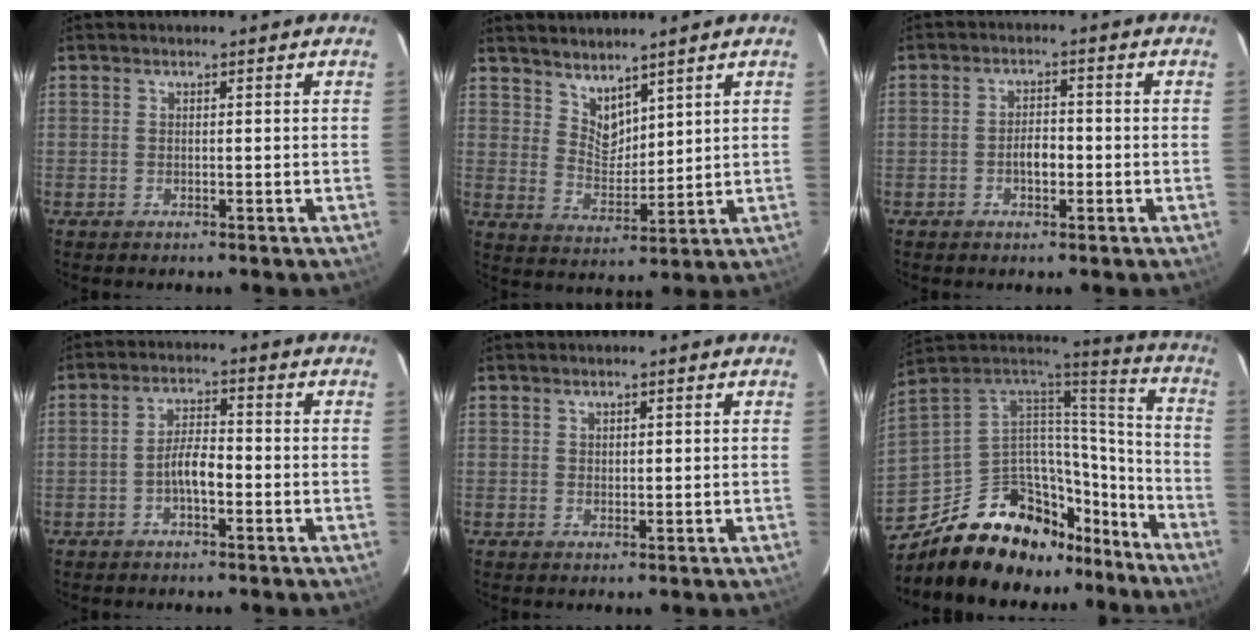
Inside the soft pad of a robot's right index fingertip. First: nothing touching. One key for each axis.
{"total": 6.4, "fx": 5.4, "fy": 2.7, "fz": 2.2, "tx": -0.029, "ty": 0.000, "tz": 0.106}
{"total": 3.3, "fx": -1.1, "fy": 1.8, "fz": 2.5, "tx": -0.045, "ty": 0.008, "tz": -0.017}
{"total": 4.3, "fx": -1.7, "fy": 1.5, "fz": 3.6, "tx": -0.073, "ty": 0.010, "tz": -0.030}
{"total": 1.1, "fx": 0.6, "fy": 0.8, "fz": 0.6, "tx": -0.008, "ty": 0.003, "tz": 0.013}
{"total": 25.3, "fx": -17.9, "fy": 13.9, "fz": 11.2, "tx": -0.203, "ty": 0.055, "tz": -0.260}